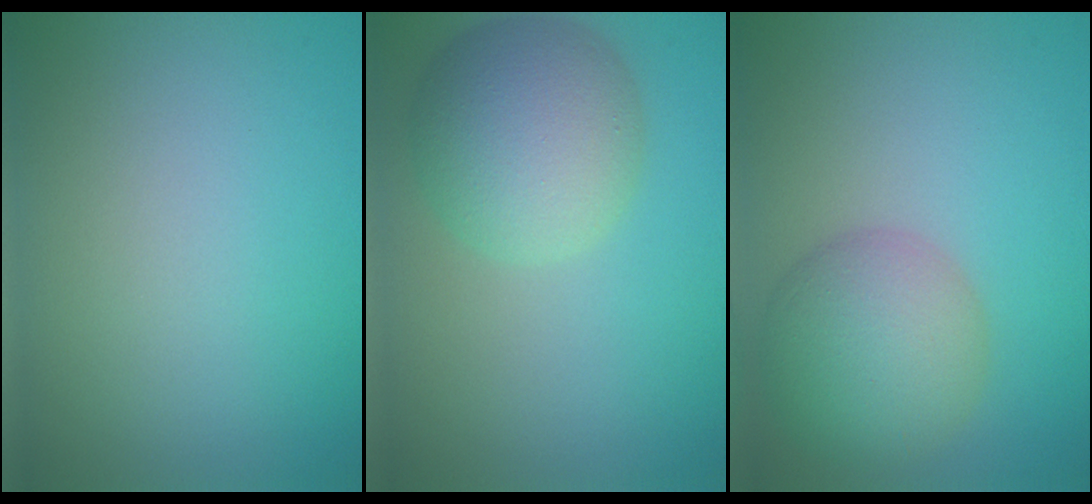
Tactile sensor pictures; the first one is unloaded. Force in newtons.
{"total": 6.8, "press": 6.8, "slide": 0.3}
{"total": 6.3, "press": 6.3, "slide": 0.3}